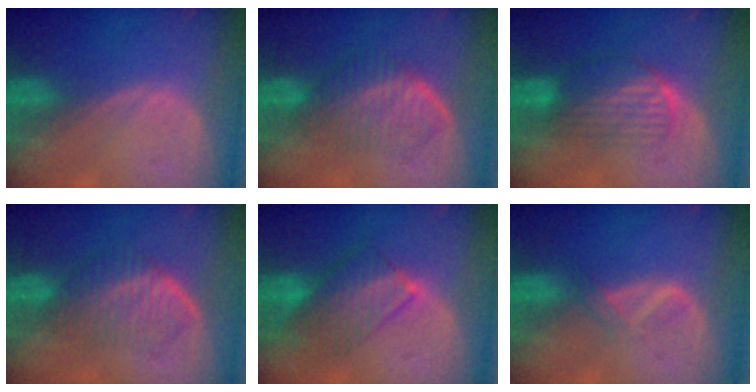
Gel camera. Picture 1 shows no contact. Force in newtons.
{"total": 6.8, "press": 6.1, "slide": 3.1}
{"total": 6.8, "press": 5.9, "slide": 3.4}
{"total": 6.8, "press": 6.1, "slide": 3.1}
{"total": 8.0, "press": 7.1, "slide": 3.7}
{"total": 2.1, "press": 2.1, "slide": 0.2}